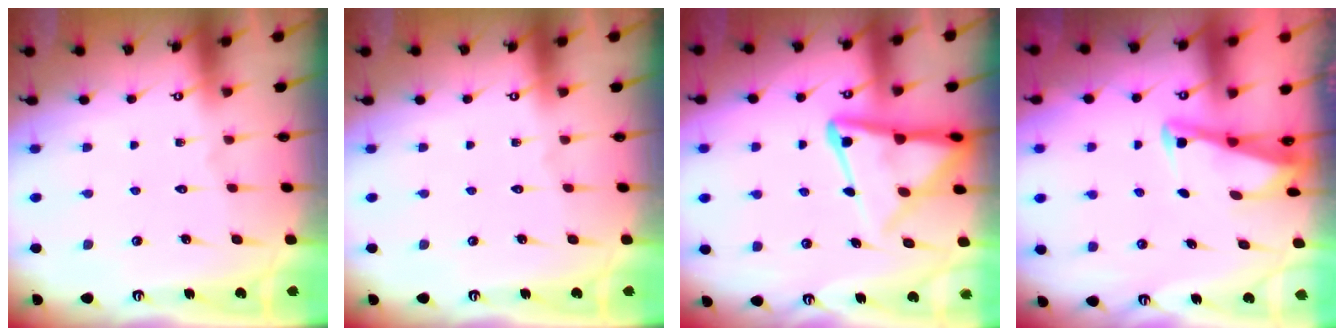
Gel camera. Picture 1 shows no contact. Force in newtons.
{"total": 0.0}
{"total": 12.6, "press": 12.5, "slide": 1.2}
{"total": 2.8, "press": 2.8, "slide": 0.3}